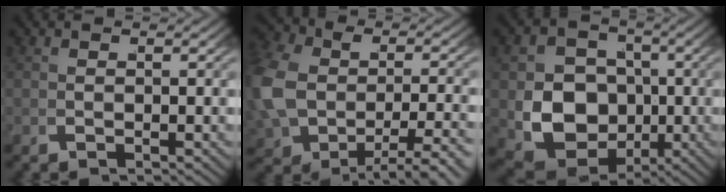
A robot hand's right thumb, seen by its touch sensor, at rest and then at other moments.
{"total": 8.1, "force": [-1.5, 5.8, 5.4], "torque": [-0.140, -0.031, 0.001]}
{"total": 12.8, "force": [-1.4, 10.8, 6.7], "torque": [-0.155, -0.066, -0.001]}